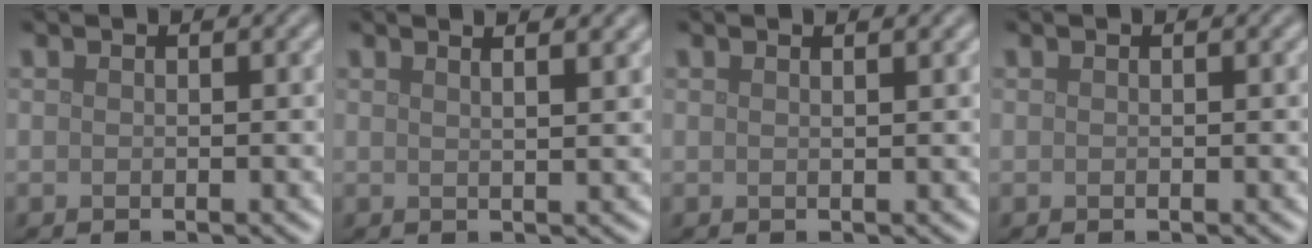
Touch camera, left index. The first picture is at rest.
{"total": 4.4, "force": [2.8, 1.9, 2.8], "torque": [-0.005, 0.033, 0.000]}
{"total": 1.4, "force": [0.8, 0.5, 0.9], "torque": [-0.007, 0.003, -0.002]}
{"total": 0.0}